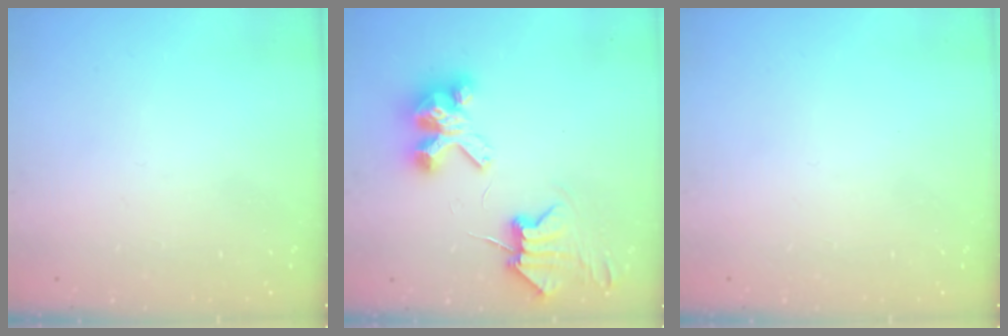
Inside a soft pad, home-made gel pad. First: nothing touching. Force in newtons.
{"total": 6.3, "press": 6.3, "slide": 0.8}
{"total": 0.0}